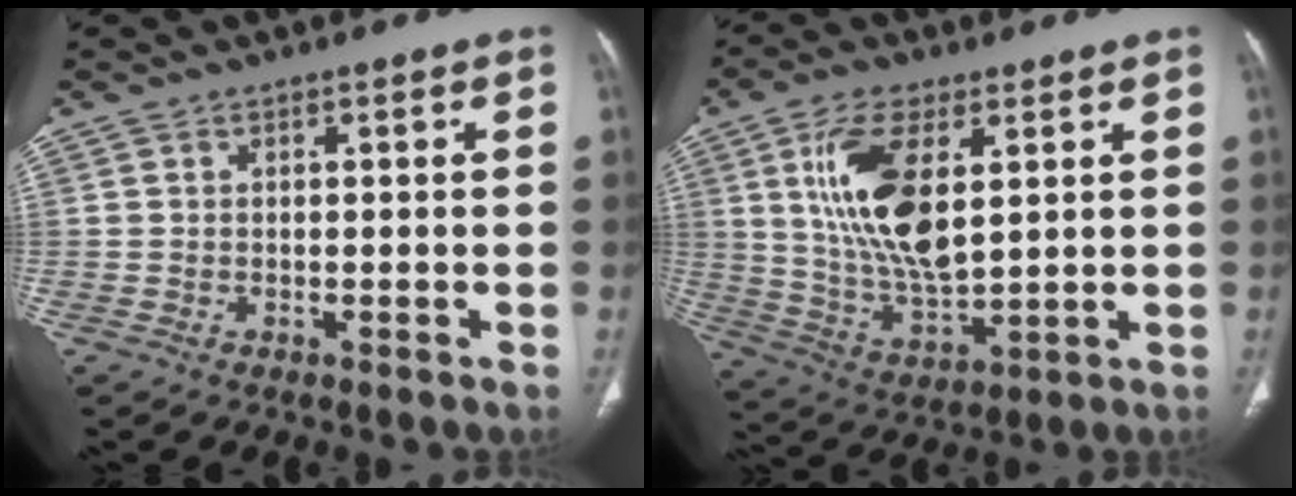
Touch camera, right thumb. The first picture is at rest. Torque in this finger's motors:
{"motor_torque": [2.45, 2.56, 1.60, 0.04, 0.21]}